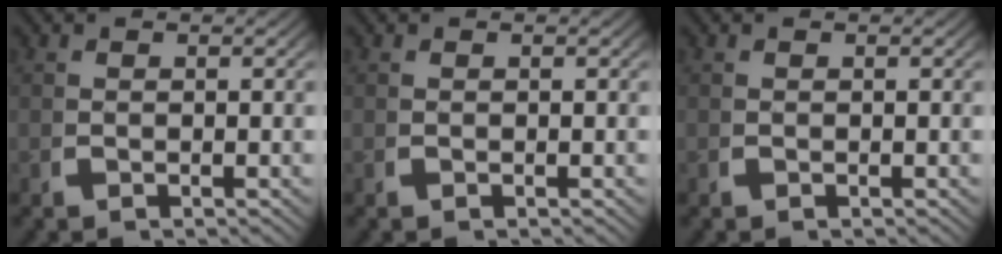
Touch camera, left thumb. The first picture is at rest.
{"total": 0.0}
{"total": 0.0}